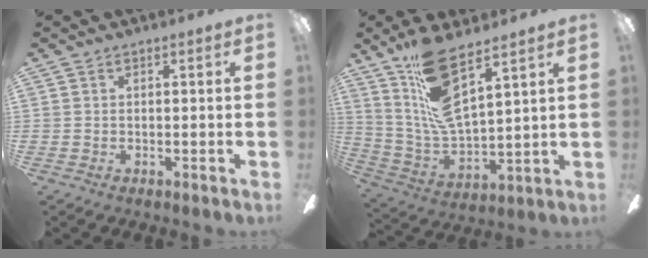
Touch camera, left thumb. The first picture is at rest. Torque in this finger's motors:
{"motor_torque": [0.49, -0.29, -0.12, -0.29, 0.25]}